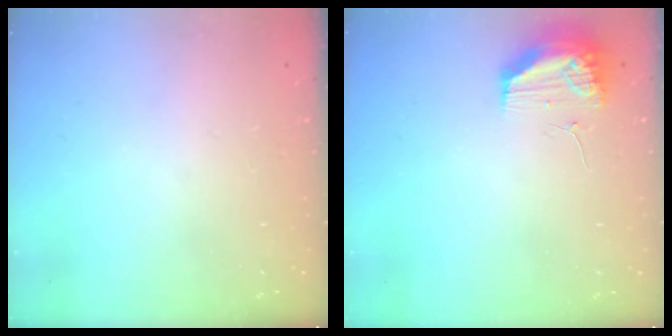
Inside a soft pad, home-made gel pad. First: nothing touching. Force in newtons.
{"total": 10.5, "press": 10.4, "slide": 1.5}